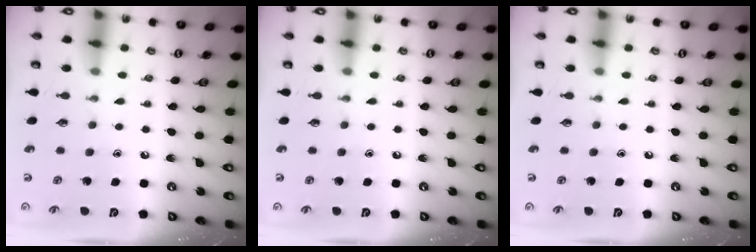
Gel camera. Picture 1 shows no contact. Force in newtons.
{"total": 0.0}
{"total": 0.0}